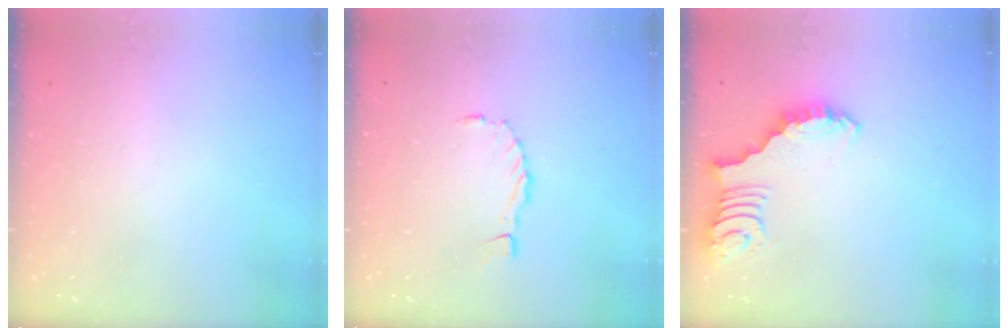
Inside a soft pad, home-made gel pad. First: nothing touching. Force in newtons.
{"total": 0.8, "press": 0.8, "slide": 0.1}
{"total": 2.7, "press": 2.6, "slide": 0.5}